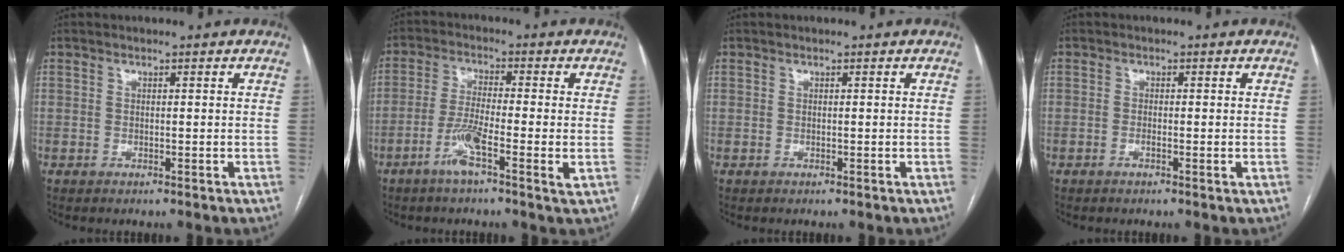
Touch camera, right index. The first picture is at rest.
{"total": 7.1, "force": [-2.8, 0.2, 6.6], "torque": [-0.124, -0.006, -0.056]}
{"total": 0.0}
{"total": 1.1, "force": [-0.3, 0.1, 1.0], "torque": [-0.017, 0.000, -0.006]}